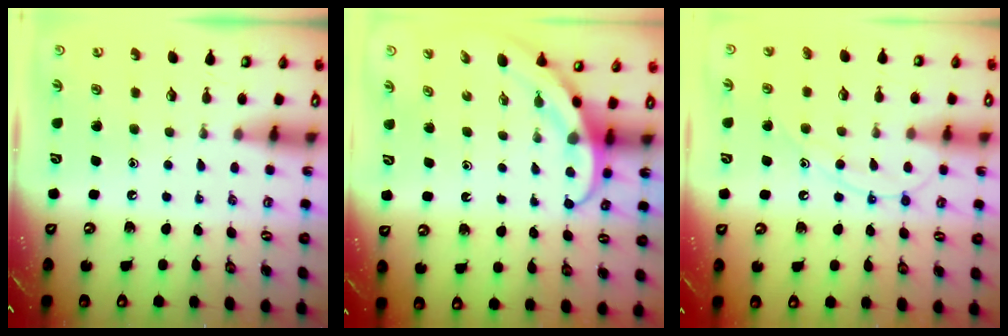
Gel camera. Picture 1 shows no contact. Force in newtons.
{"total": 3.9, "press": 3.9, "slide": 0.3}
{"total": 10.9, "press": 10.8, "slide": 1.0}